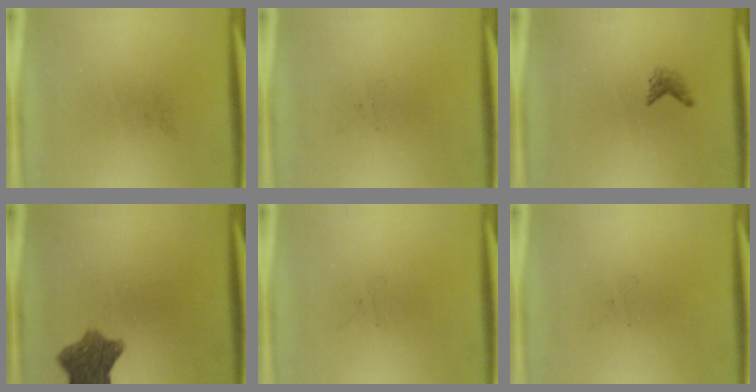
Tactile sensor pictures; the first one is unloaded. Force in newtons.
{"total": 0.0}
{"total": 1.1}
{"total": 8.2}
{"total": 0.0}
{"total": 0.0}